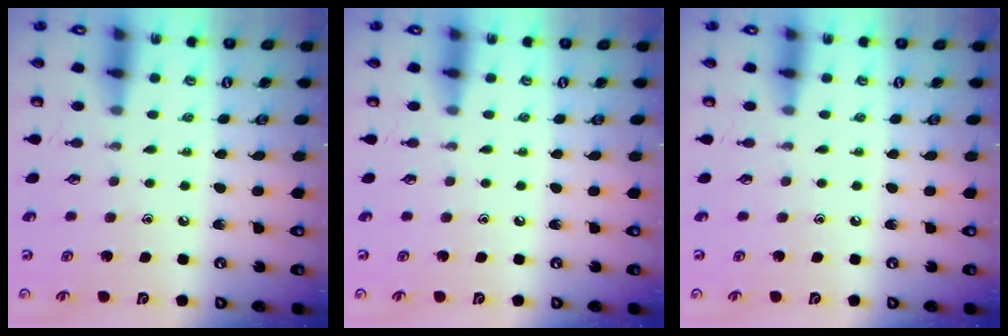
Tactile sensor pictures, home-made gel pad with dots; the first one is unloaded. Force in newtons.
{"total": 0.0}
{"total": 0.0}